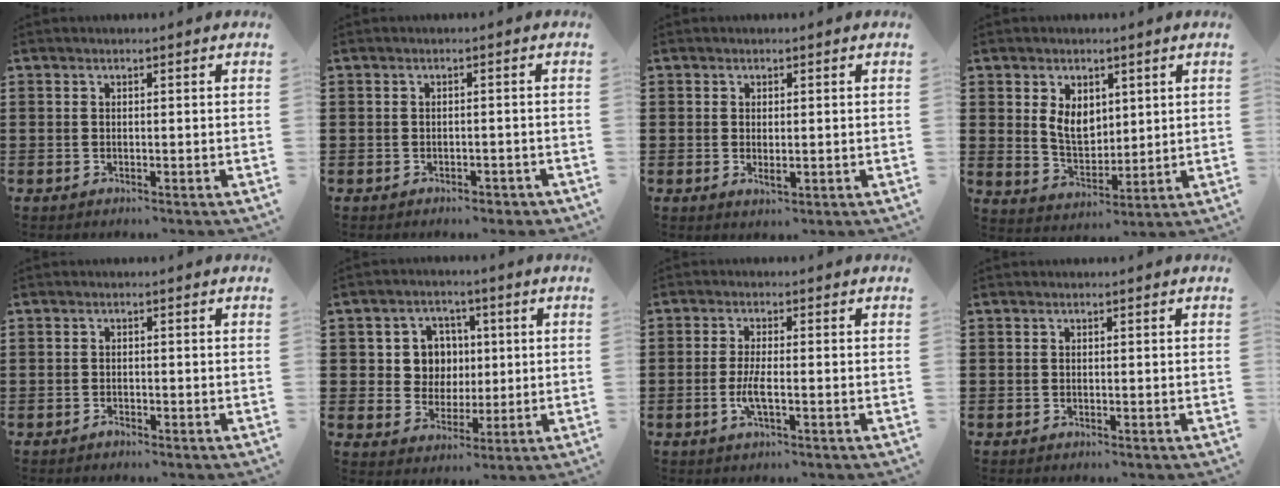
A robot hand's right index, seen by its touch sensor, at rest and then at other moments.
{"total": 1.2, "force": [-1.1, 0.4, 0.1], "torque": [-0.008, 0.000, -0.024]}
{"total": 1.6, "force": [-0.1, 0.6, 1.5], "torque": [-0.027, 0.000, -0.002]}
{"total": 5.9, "force": [2.0, 4.2, 3.7], "torque": [-0.076, 0.008, 0.036]}
{"total": 0.8, "force": [-0.7, 0.2, 0.2], "torque": [-0.005, -0.001, -0.014]}
{"total": 6.3, "force": [1.2, 5.9, 1.9], "torque": [-0.058, 0.018, 0.018]}
{"total": 3.6, "force": [-1.1, 0.7, 3.4], "torque": [-0.072, -0.005, -0.025]}
{"total": 0.0}